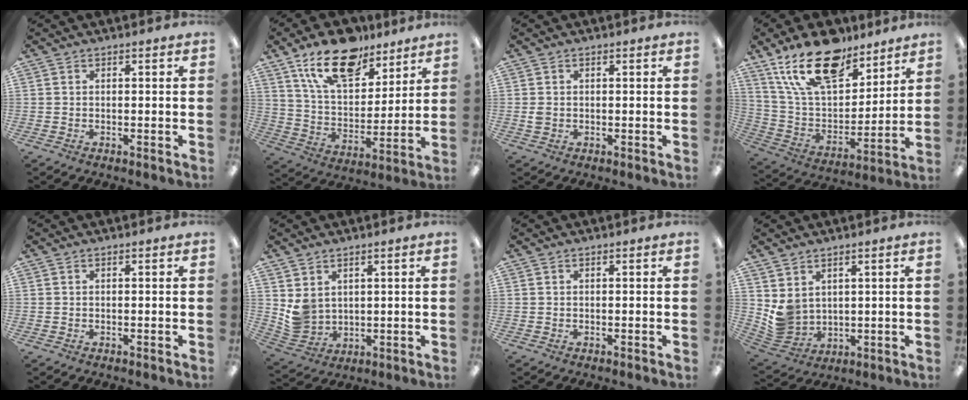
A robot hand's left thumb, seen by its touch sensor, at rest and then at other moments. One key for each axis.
{"total": 17.9, "fx": 12.5, "fy": 8.7, "fz": 9.4, "tx": -0.155, "ty": -0.063, "tz": 0.221}
{"total": 1.5, "fx": 0.0, "fy": 1.2, "fz": 1.0, "tx": -0.019, "ty": 0.004, "tz": -0.001}
{"total": 20.8, "fx": 14.4, "fy": 9.9, "fz": 11.2, "tx": -0.217, "ty": -0.067, "tz": 0.261}
{"total": 0.0}
{"total": 4.8, "fx": 2.6, "fy": 3.8, "fz": 1.4, "tx": -0.040, "ty": -0.010, "tz": 0.056}
{"total": 0.0}
{"total": 5.4, "fx": 2.8, "fy": 4.4, "fz": 1.6, "tx": -0.054, "ty": -0.020, "tz": 0.059}